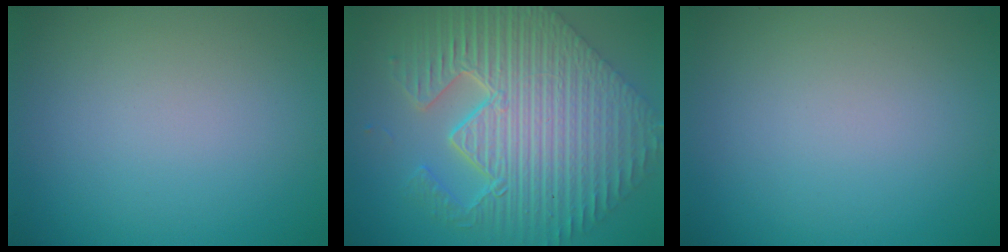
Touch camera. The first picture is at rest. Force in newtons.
{"total": 11.3, "press": 7.9, "slide": 8.1}
{"total": 0.0}